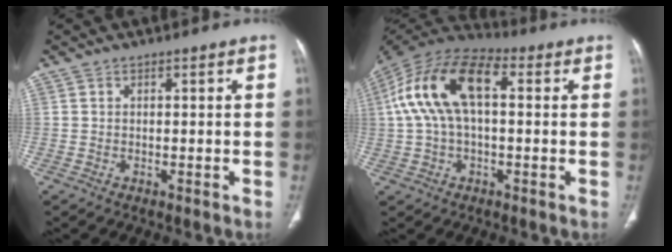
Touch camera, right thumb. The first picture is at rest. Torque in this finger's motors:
{"motor_torque": [2.50, 2.51, 0.43, -0.34, 0.24]}